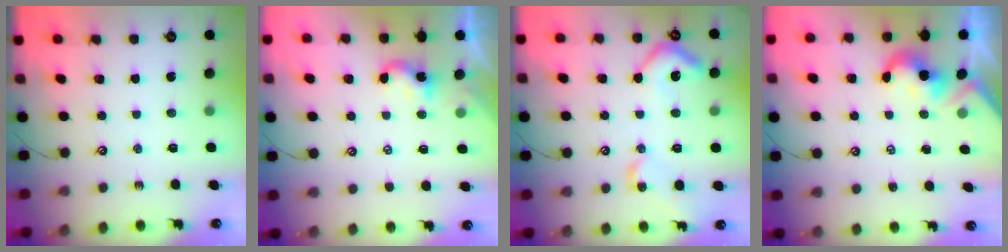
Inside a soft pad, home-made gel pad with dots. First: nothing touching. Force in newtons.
{"total": 2.8, "press": 2.7, "slide": 0.3}
{"total": 9.3, "press": 9.2, "slide": 1.2}
{"total": 2.0, "press": 1.9, "slide": 0.5}